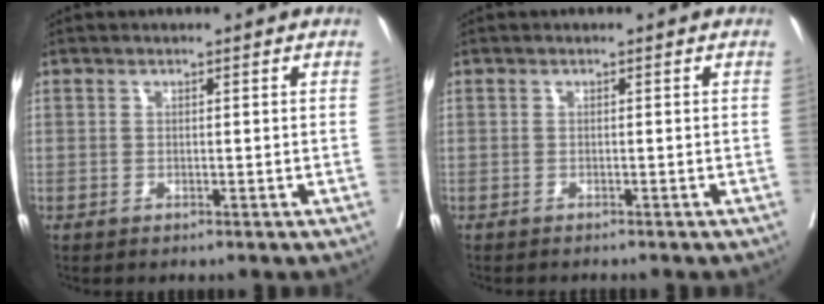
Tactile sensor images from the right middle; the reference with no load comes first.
{"total": 1.6, "force": [-1.5, 0.2, 0.5], "torque": [-0.009, -0.003, -0.019]}